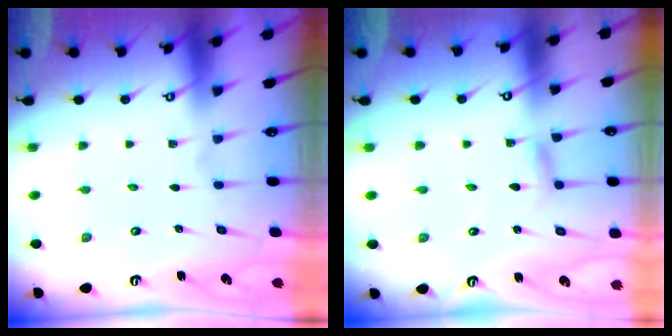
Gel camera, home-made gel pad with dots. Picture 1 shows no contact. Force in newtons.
{"total": 3.5, "press": 3.5, "slide": 0.4}